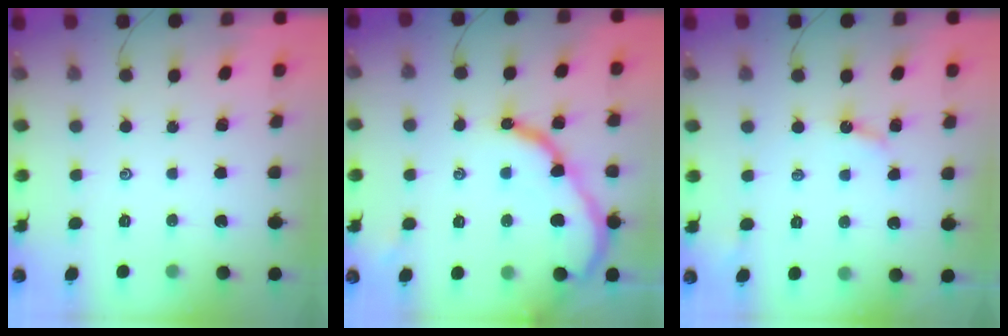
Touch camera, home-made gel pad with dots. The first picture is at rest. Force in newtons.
{"total": 12.6, "press": 12.6, "slide": 1.2}
{"total": 4.3, "press": 4.2, "slide": 0.3}